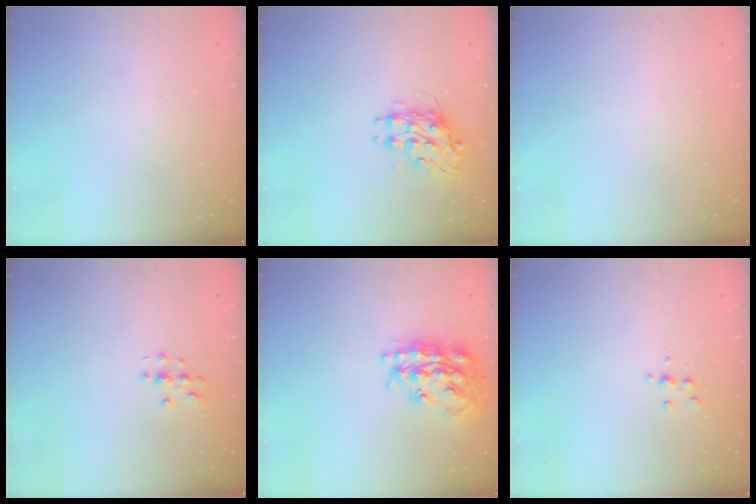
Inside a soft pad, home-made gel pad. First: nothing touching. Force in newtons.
{"total": 8.1, "press": 8.1, "slide": 0.2}
{"total": 0.0}
{"total": 3.0, "press": 3.0, "slide": 0.3}
{"total": 20.5, "press": 20.5, "slide": 1.4}
{"total": 3.6, "press": 3.5, "slide": 0.9}